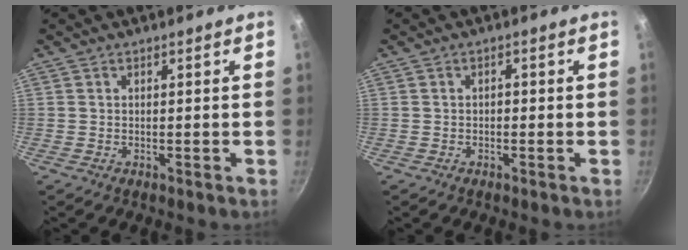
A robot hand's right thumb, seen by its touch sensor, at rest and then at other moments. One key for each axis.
{"total": 1.0, "fx": -0.3, "fy": 0.7, "fz": 0.7, "tx": -0.012, "ty": 0.007, "tz": -0.005}